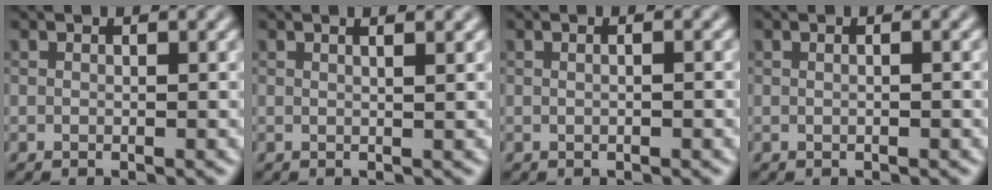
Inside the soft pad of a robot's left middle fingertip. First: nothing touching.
{"total": 2.1, "force": [1.1, 0.9, 1.6], "torque": [-0.008, 0.006, -0.005]}
{"total": 2.4, "force": [0.7, 1.3, 1.9], "torque": [-0.013, 0.022, -0.017]}
{"total": 1.7, "force": [0.5, 0.9, 1.4], "torque": [-0.010, 0.010, -0.012]}